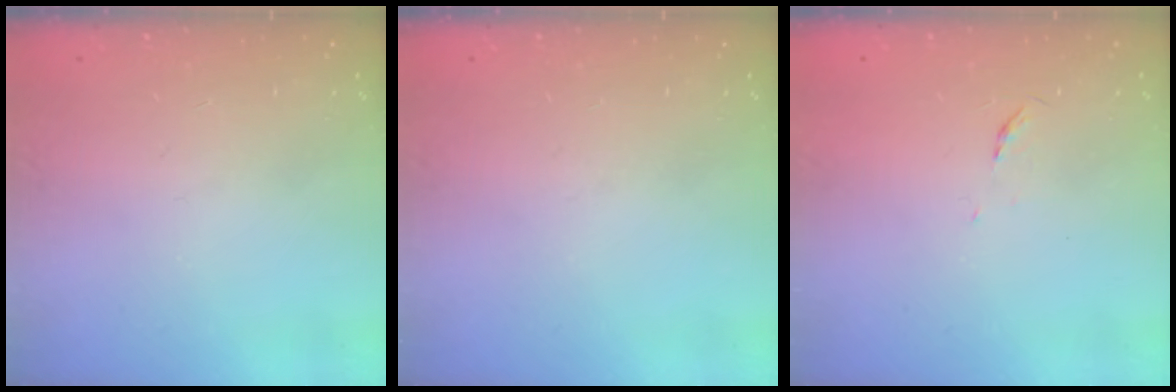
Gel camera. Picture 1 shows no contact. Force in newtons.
{"total": 0.0}
{"total": 3.1, "press": 3.0, "slide": 0.5}